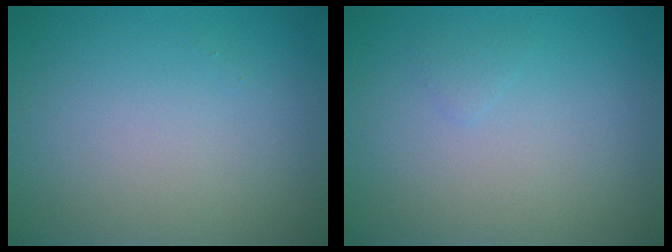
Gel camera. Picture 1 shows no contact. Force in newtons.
{"total": 0.5, "press": 0.5, "slide": 0.1}